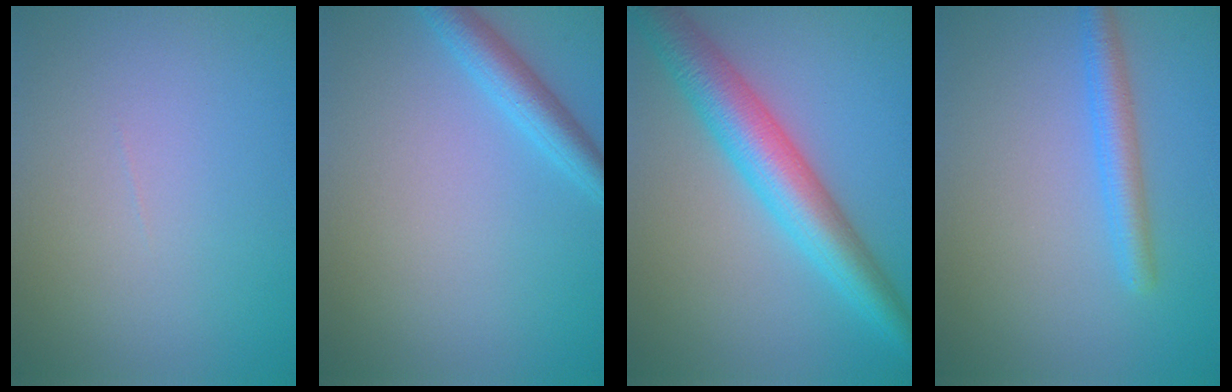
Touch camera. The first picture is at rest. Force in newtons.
{"total": 2.9, "press": 2.9, "slide": 0.1}
{"total": 7.2, "press": 7.2, "slide": 0.1}
{"total": 2.7, "press": 2.7, "slide": 0.1}